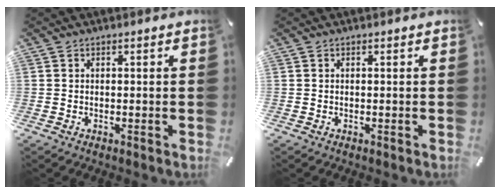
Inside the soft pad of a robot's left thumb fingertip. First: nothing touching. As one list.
[{"total": 0.0}]